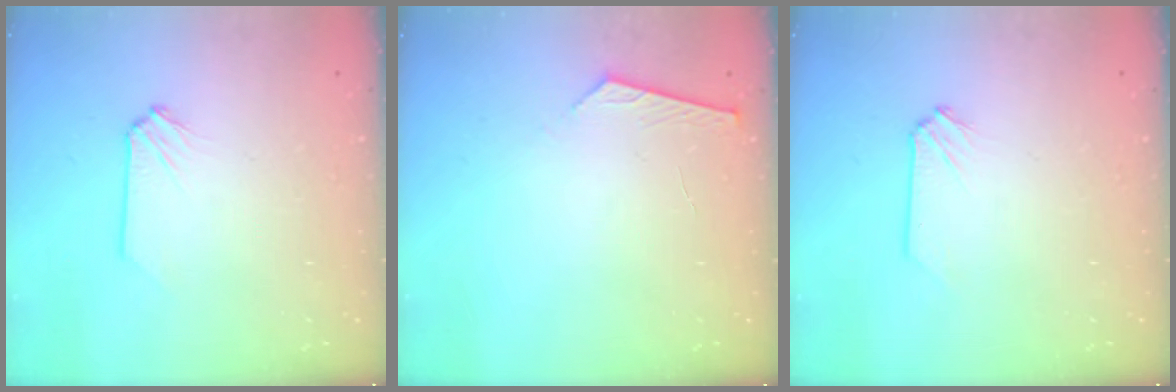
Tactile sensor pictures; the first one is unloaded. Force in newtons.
{"total": 5.1, "press": 5.1, "slide": 0.6}
{"total": 0.0}